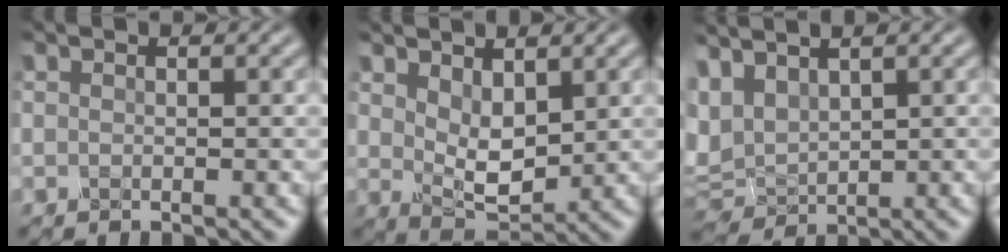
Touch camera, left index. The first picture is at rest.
{"total": 3.5, "force": [1.1, 1.9, 2.7], "torque": [-0.064, -0.008, 0.037]}
{"total": 4.1, "force": [2.0, 2.4, 2.7], "torque": [-0.085, 0.009, 0.047]}